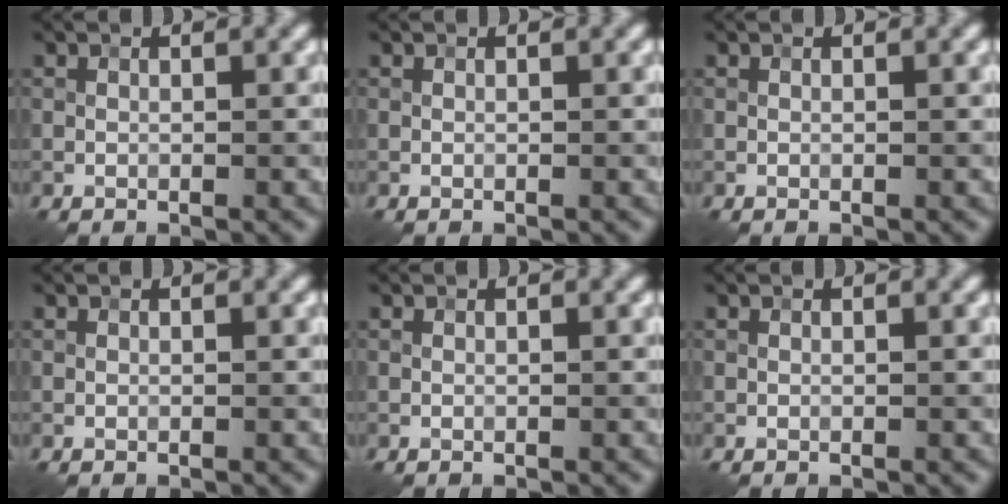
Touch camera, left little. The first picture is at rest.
{"total": 0.0}
{"total": 0.0}
{"total": 0.0}
{"total": 0.0}
{"total": 0.0}